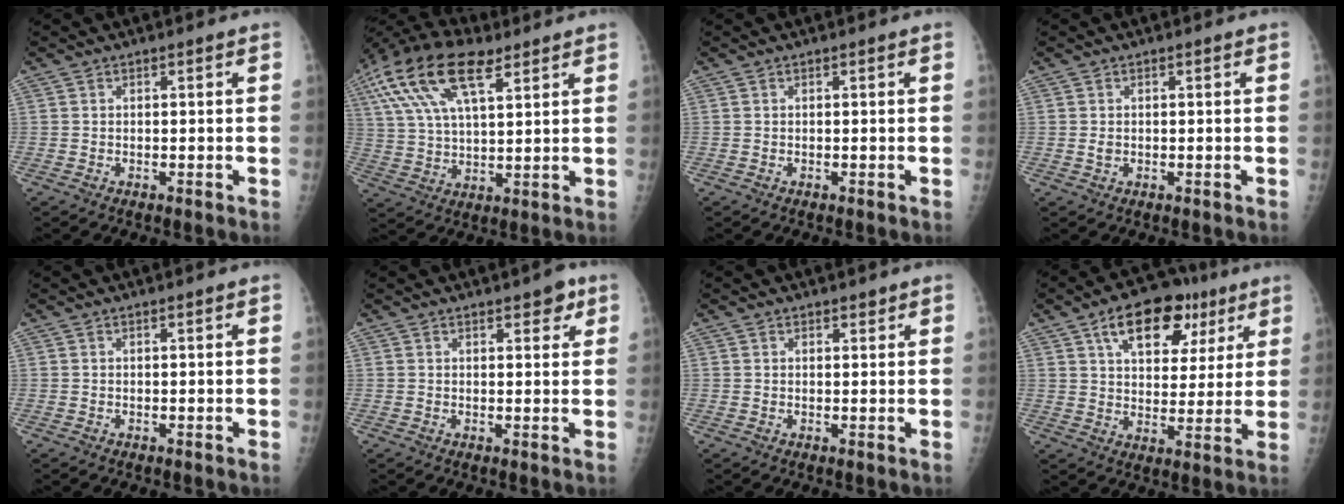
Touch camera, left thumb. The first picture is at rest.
{"total": 18.3, "force": [9.2, 8.1, 13.5], "torque": [-0.264, 0.002, 0.169]}
{"total": 0.0}
{"total": 1.0, "force": [0.1, 0.8, 0.6], "torque": [-0.009, 0.000, 0.003]}
{"total": 0.0}
{"total": 3.6, "force": [2.2, 1.5, 2.4], "torque": [-0.014, -0.009, 0.027]}
{"total": 1.2, "force": [1.0, 0.6, 0.2], "torque": [0.009, -0.007, 0.012]}
{"total": 15.9, "force": [8.2, 9.1, 10.2], "torque": [-0.110, -0.008, 0.126]}